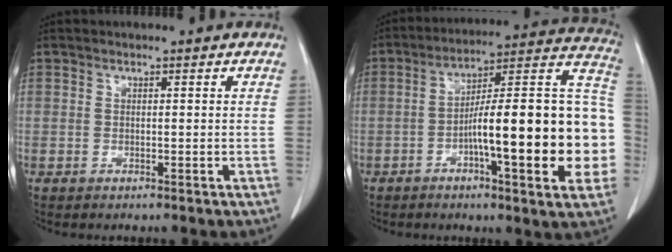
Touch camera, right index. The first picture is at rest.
{"total": 23.6, "force": [-4.4, 3.4, 23.0], "torque": [-0.259, 0.031, -0.063]}